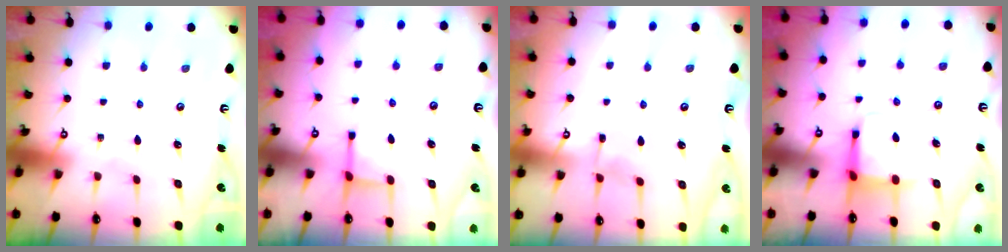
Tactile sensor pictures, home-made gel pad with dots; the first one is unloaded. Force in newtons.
{"total": 2.6, "press": 2.5, "slide": 0.8}
{"total": 5.5, "press": 5.5, "slide": 0.7}
{"total": 5.0, "press": 4.9, "slide": 0.7}